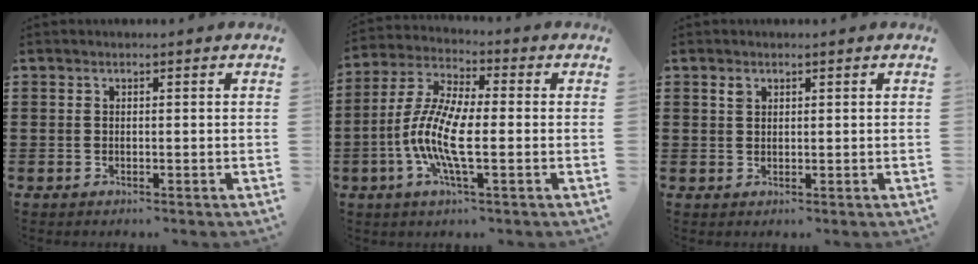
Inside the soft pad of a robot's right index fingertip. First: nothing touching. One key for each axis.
{"total": 10.1, "fx": -2.4, "fy": 2.8, "fz": 9.5, "tx": -0.222, "ty": -0.018, "tz": -0.055}
{"total": 1.1, "fx": 0.7, "fy": 0.7, "fz": 0.5, "tx": -0.014, "ty": 0.001, "tz": 0.013}